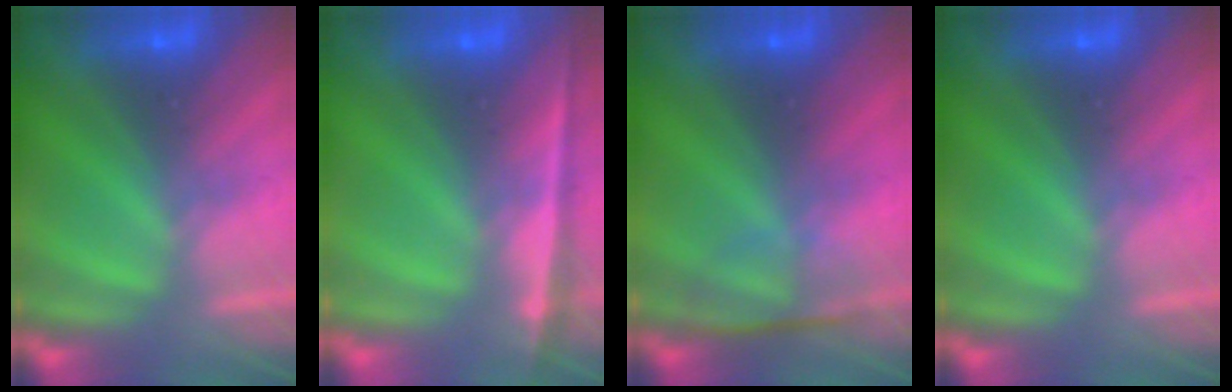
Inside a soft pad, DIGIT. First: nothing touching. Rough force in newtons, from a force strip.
{"total": 1.9}
{"total": 2.4}
{"total": 0.0}